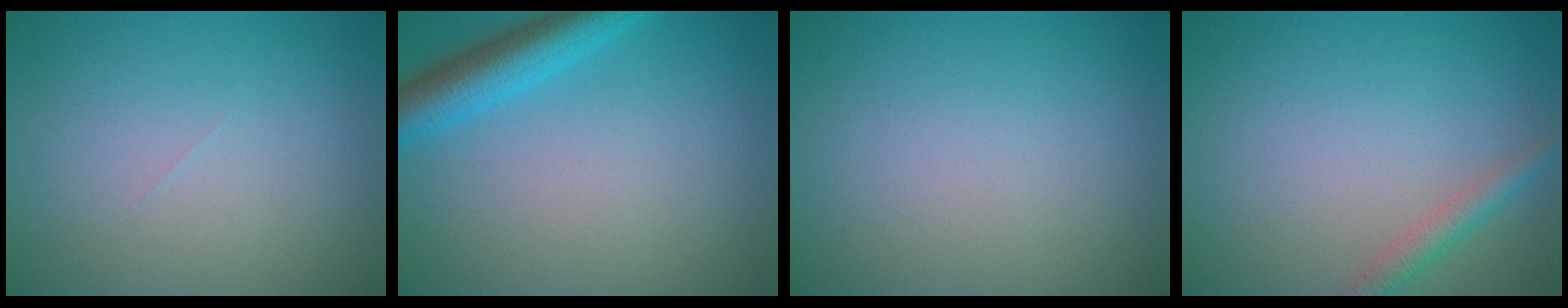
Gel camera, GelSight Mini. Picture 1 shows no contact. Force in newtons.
{"total": 4.5, "press": 4.5, "slide": 0.3}
{"total": 0.0}
{"total": 2.0, "press": 2.0, "slide": 0.1}